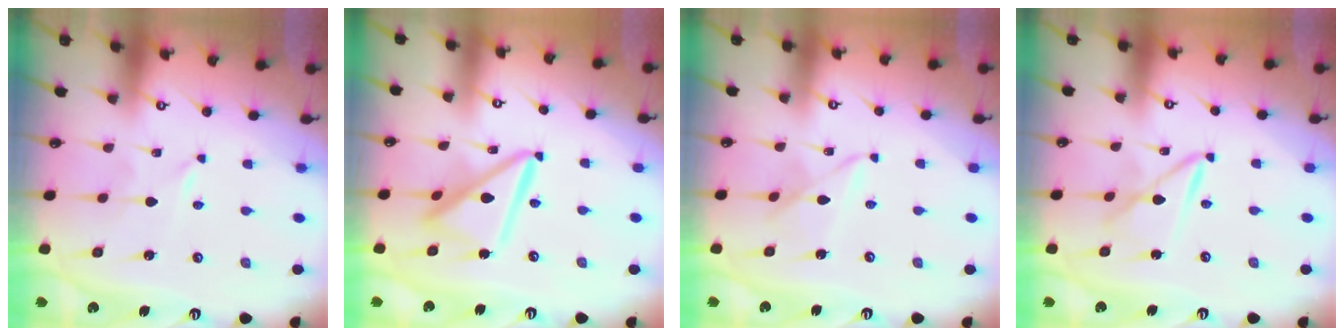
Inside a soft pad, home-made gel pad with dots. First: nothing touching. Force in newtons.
{"total": 14.5, "press": 14.4, "slide": 1.6}
{"total": 5.3, "press": 5.3, "slide": 0.3}
{"total": 7.1, "press": 7.0, "slide": 0.6}